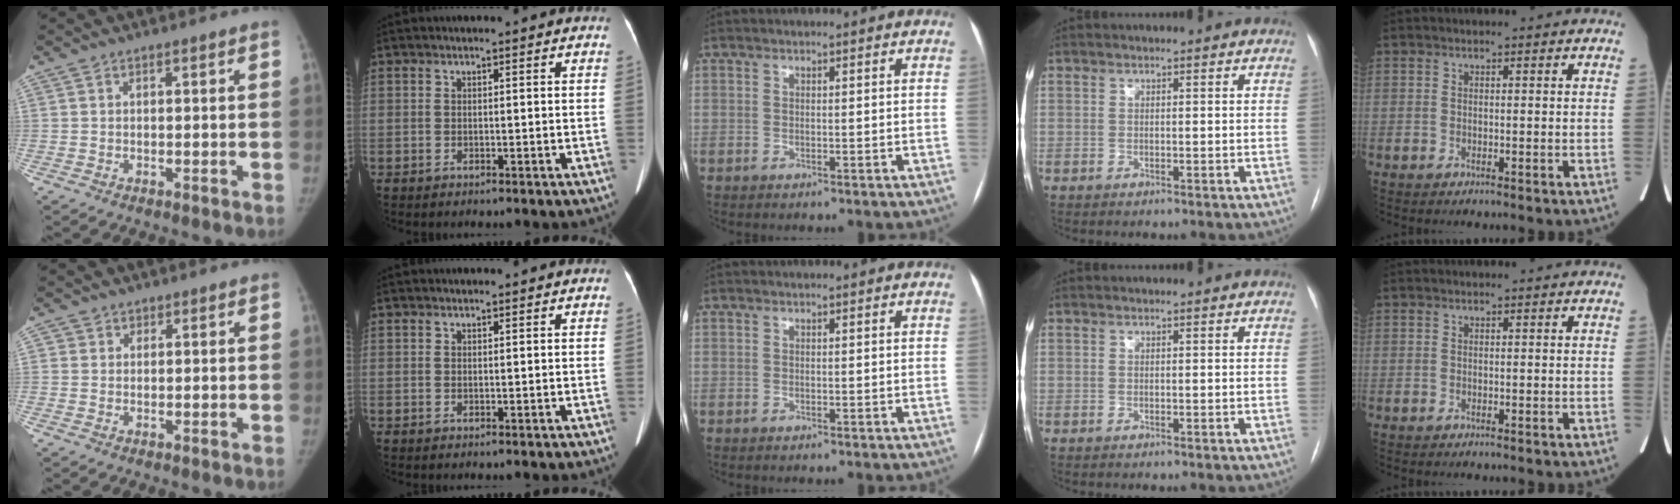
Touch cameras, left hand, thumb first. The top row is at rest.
{"thumb": {"total": 1.2, "force": [0.5, 1.1, -0.1], "torque": [0.009, -0.001, 0.006]}, "index": {"total": 0.7, "force": [0.6, 0.1, 0.2], "torque": [-0.007, 0.003, 0.011]}}